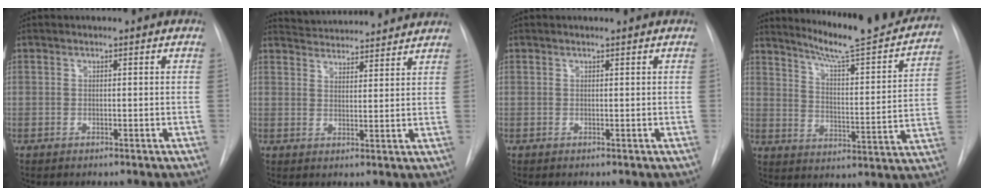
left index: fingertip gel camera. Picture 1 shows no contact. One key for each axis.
{"total": 13.6, "fx": 13.1, "fy": 2.0, "fz": 3.2, "tx": -0.049, "ty": 0.023, "tz": 0.177}
{"total": 0.6, "fx": 0.6, "fy": -0.1, "fz": 0.1, "tx": -0.007, "ty": 0.002, "tz": 0.009}
{"total": 21.8, "fx": 19.8, "fy": 1.2, "fz": 8.9, "tx": -0.128, "ty": -0.062, "tz": 0.261}